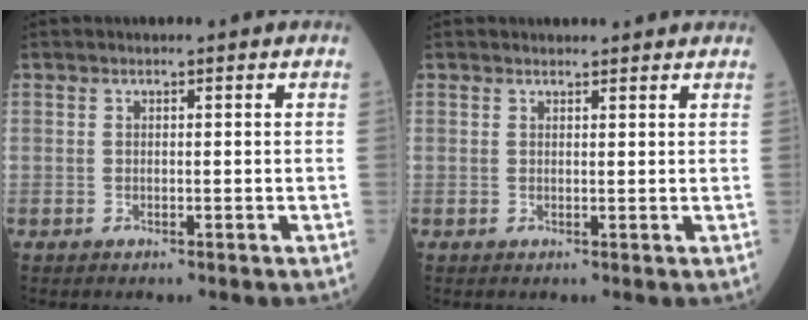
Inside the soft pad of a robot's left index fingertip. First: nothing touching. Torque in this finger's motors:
{"motor_torque": [0.05, -1.20, -0.48, -0.01]}